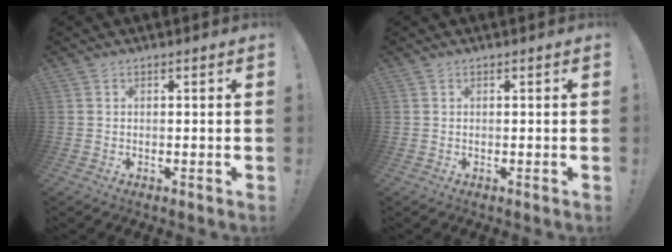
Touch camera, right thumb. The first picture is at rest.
{"total": 0.0}